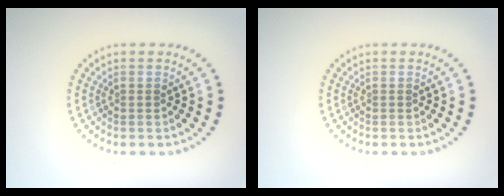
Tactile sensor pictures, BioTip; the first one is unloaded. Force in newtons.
{"total": 0.0}